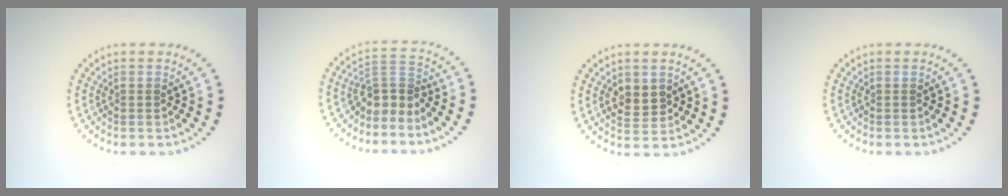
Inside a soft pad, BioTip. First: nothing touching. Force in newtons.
{"total": 3.0, "press": 2.1, "slide": 2.1}
{"total": 2.4, "press": 2.4, "slide": 0.3}
{"total": 0.0}